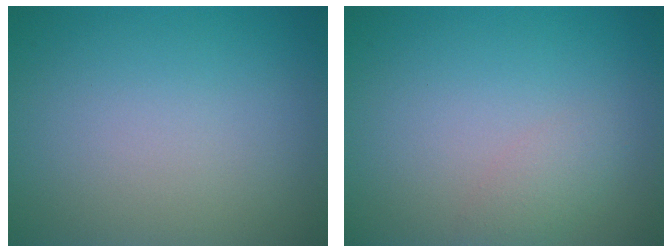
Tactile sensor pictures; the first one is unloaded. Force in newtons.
{"total": 1.5, "press": 1.5, "slide": 0.1}